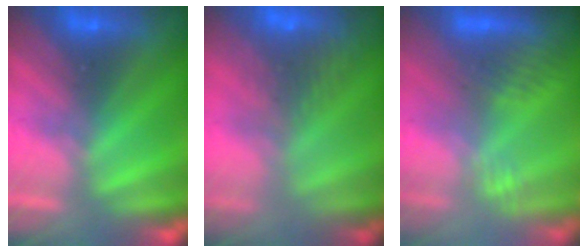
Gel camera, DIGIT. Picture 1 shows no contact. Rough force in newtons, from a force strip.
{"total": 8.1}
{"total": 3.0}